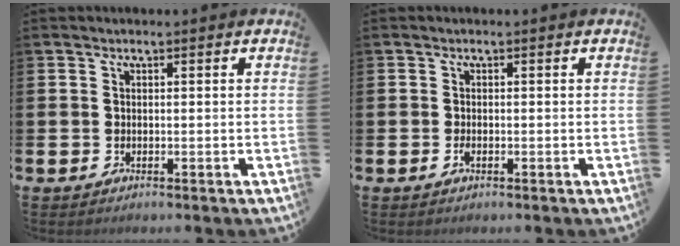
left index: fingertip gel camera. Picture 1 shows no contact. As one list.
[{"total": 1.0, "force": [-0.4, 0.4, 0.9], "torque": [-0.023, 0.001, -0.006]}]